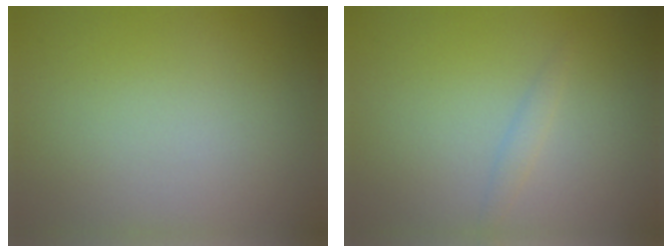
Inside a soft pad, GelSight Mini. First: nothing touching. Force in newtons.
{"total": 1.0, "press": 1.0, "slide": 0.1}